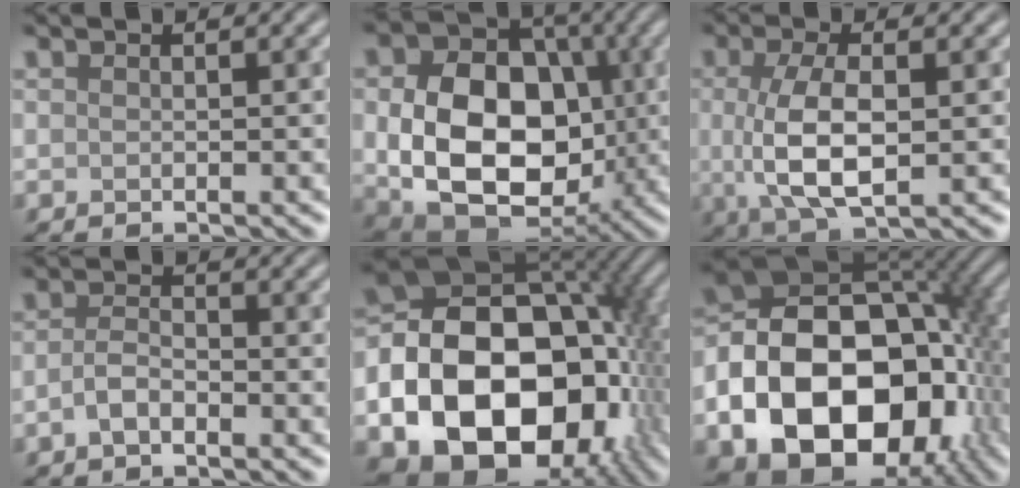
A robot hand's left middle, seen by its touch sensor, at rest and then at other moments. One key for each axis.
{"total": 12.5, "fx": -0.9, "fy": 9.1, "fz": 8.4, "tx": -0.152, "ty": -0.019, "tz": -0.013}
{"total": 6.4, "fx": 0.0, "fy": 2.8, "fz": 5.8, "tx": -0.125, "ty": -0.002, "tz": 0.002}
{"total": 2.0, "fx": -0.9, "fy": 1.0, "fz": 1.5, "tx": -0.032, "ty": 0.005, "tz": -0.024}
{"total": 21.4, "fx": -5.3, "fy": 15.4, "fz": 13.9, "tx": -0.256, "ty": -0.021, "tz": -0.074}
{"total": 19.2, "fx": -5.3, "fy": 13.4, "fz": 12.6, "tx": -0.224, "ty": -0.027, "tz": -0.079}